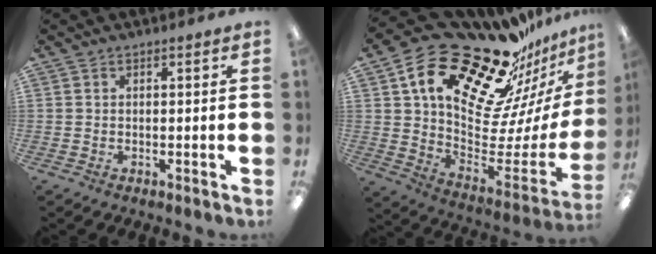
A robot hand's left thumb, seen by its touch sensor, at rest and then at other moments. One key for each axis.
{"total": 27.4, "fx": 19.5, "fy": 13.0, "fz": 14.1, "tx": -0.210, "ty": -0.144, "tz": 0.356}